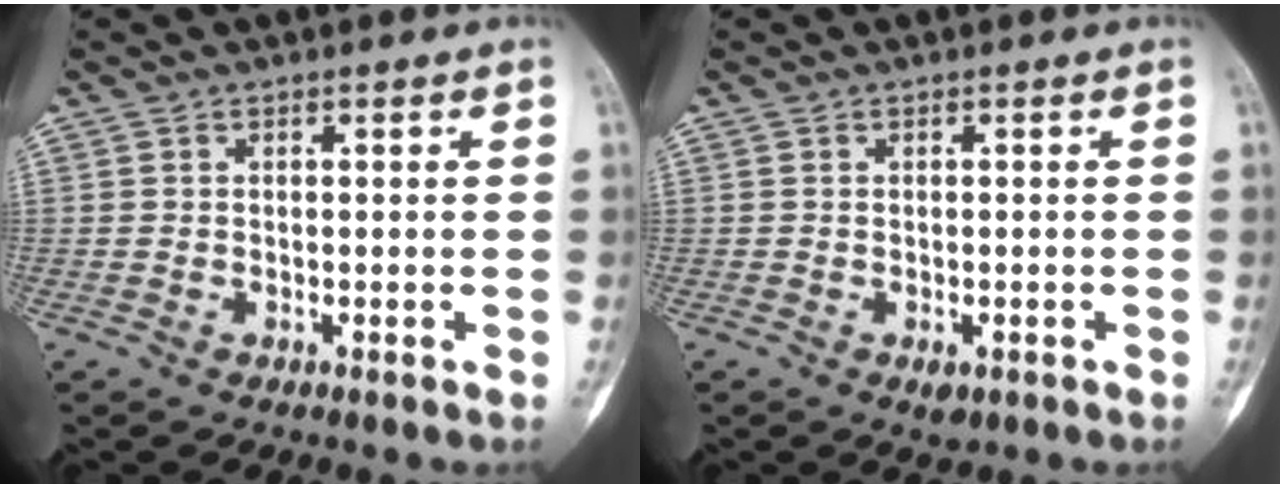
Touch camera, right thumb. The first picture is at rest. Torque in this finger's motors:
{"motor_torque": [0.68, 0.24, -0.02, -0.13, 0.11]}